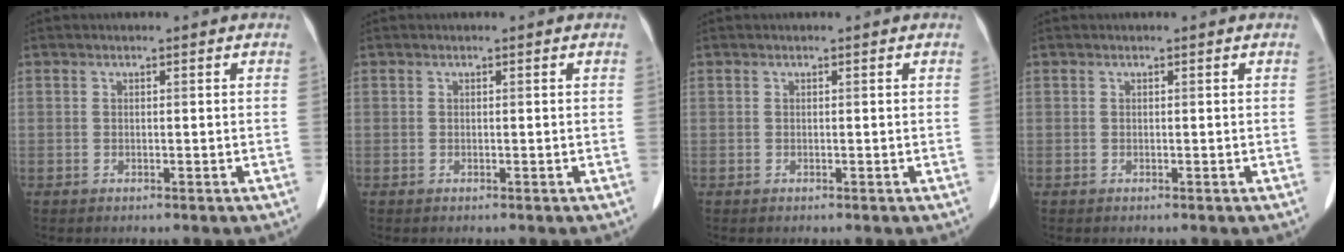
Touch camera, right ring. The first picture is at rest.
{"total": 0.0}
{"total": 0.0}
{"total": 0.0}